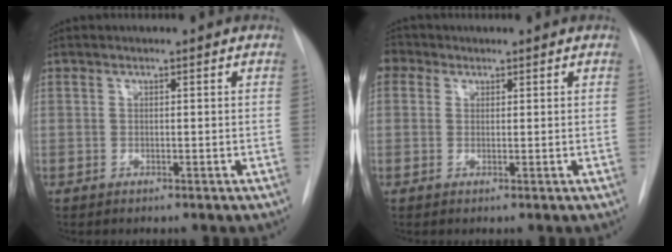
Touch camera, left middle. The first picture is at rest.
{"total": 2.9, "force": [1.3, 2.5, 0.8], "torque": [-0.016, 0.014, 0.023]}